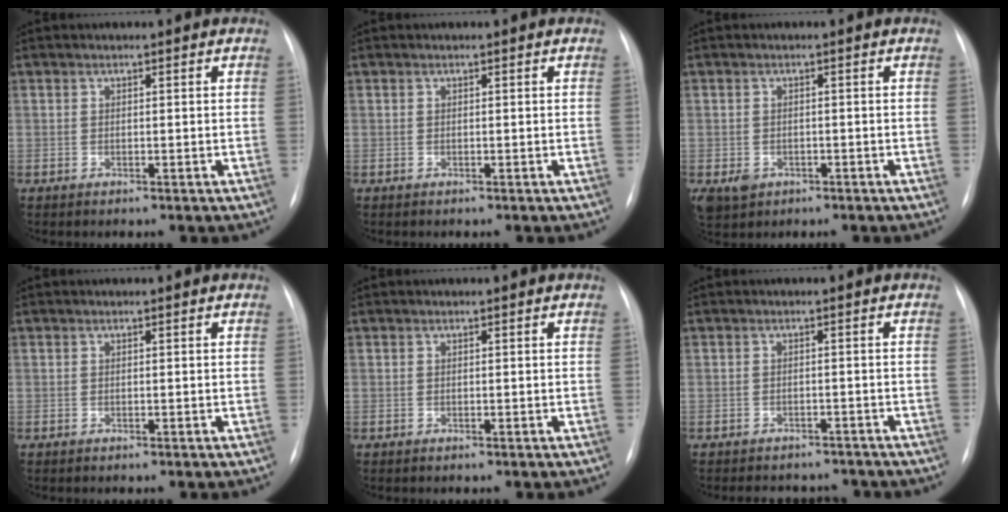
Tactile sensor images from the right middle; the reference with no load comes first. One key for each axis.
{"total": 0.0}
{"total": 3.4, "fx": -1.5, "fy": 2.8, "fz": 1.2, "tx": -0.023, "ty": -0.001, "tz": -0.014}
{"total": 0.0}
{"total": 0.0}
{"total": 6.7, "fx": -6.2, "fy": 2.5, "fz": 1.0, "tx": -0.007, "ty": 0.009, "tz": -0.069}